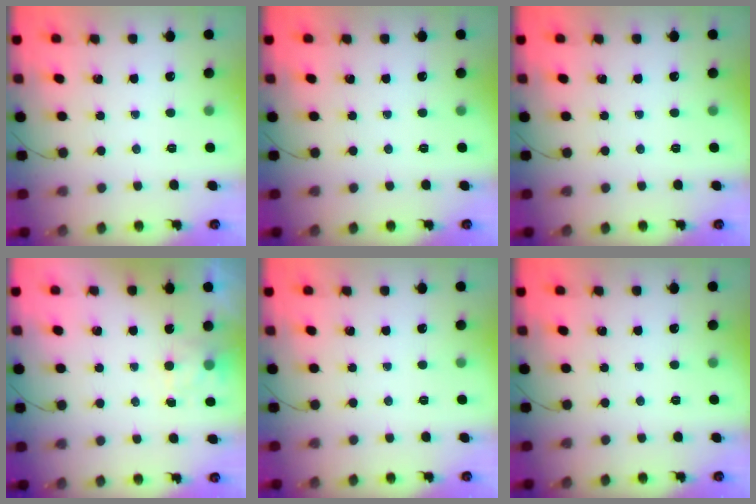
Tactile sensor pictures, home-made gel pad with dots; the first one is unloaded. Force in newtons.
{"total": 0.0}
{"total": 0.0}
{"total": 3.0, "press": 2.7, "slide": 1.4}
{"total": 0.0}
{"total": 0.0}